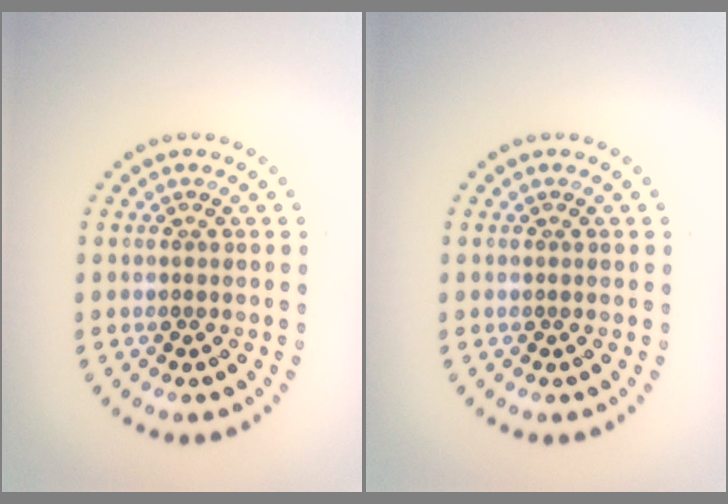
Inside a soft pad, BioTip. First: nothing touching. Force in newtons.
{"total": 0.0}